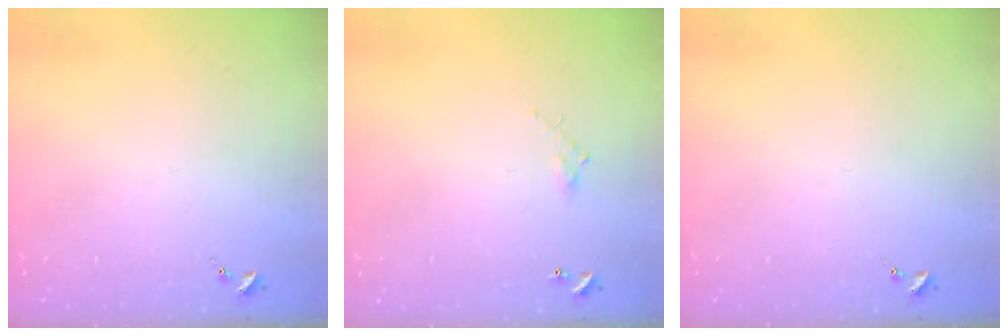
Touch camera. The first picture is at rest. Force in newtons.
{"total": 3.8, "press": 3.8, "slide": 0.2}
{"total": 0.0}